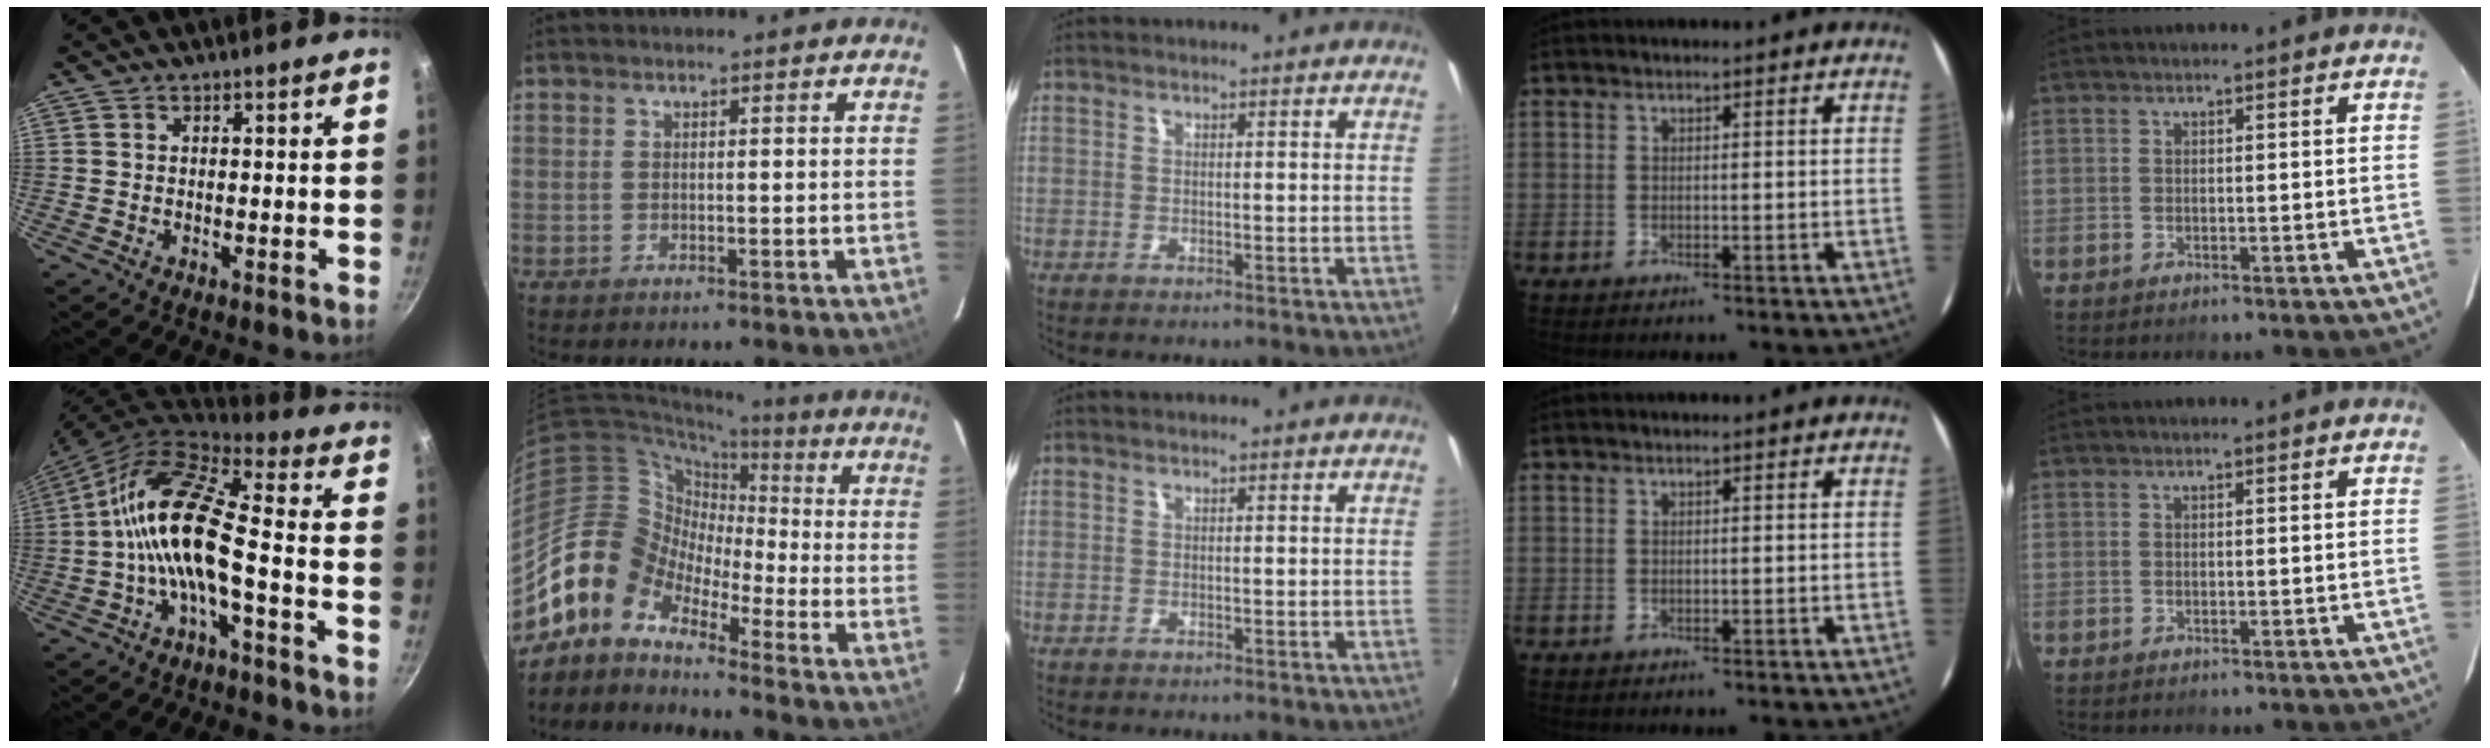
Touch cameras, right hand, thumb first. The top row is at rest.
{"thumb": {"total": 14.4, "force": [-3.4, 5.1, 13.1], "torque": [-0.258, 0.048, -0.077]}, "index": {"total": 11.1, "force": [-7.8, 7.2, 3.1], "torque": [-0.061, 0.031, -0.179]}}